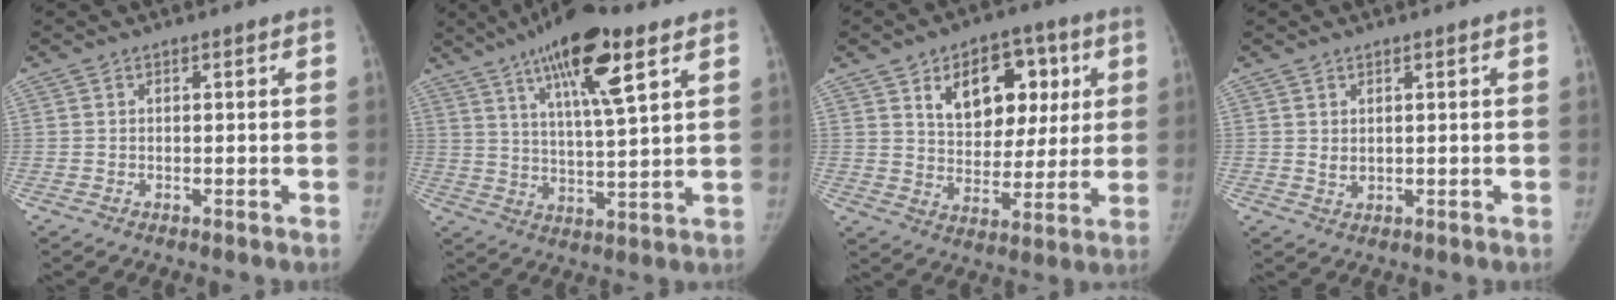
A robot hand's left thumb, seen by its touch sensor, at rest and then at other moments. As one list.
[{"total": 16.3, "force": [8.9, 3.7, 13.1], "torque": [-0.211, -0.027, 0.149]}, {"total": 15.9, "force": [6.0, 10.6, 10.2], "torque": [-0.093, -0.012, 0.099]}, {"total": 1.6, "force": [0.7, 1.0, 1.0], "torque": [-0.014, -0.008, 0.018]}]